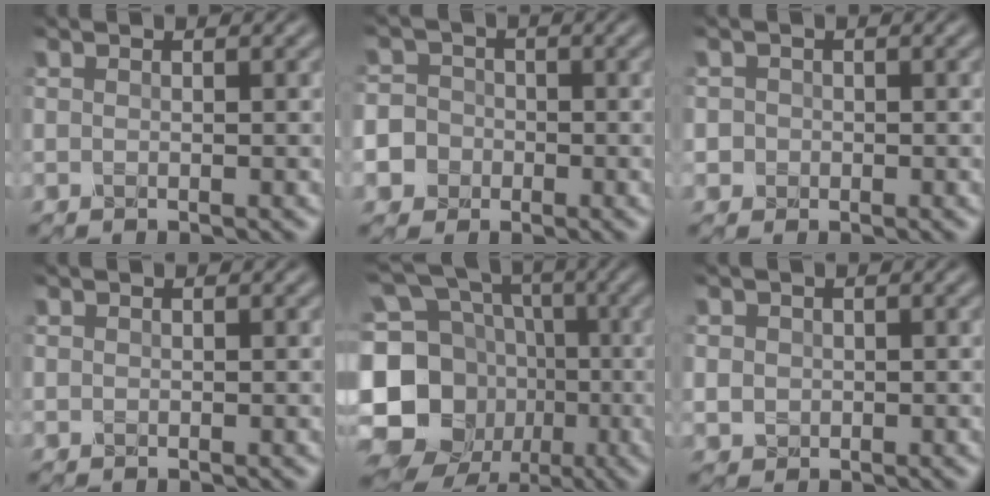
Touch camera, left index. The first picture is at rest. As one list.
[{"total": 7.8, "force": [-3.2, 6.9, 1.7], "torque": [-0.042, -0.016, -0.088]}, {"total": 1.4, "force": [0.0, 1.3, 0.3], "torque": [0.008, 0.001, -0.004]}, {"total": 0.0}, {"total": 17.9, "force": [-4.1, 15.5, 8.0], "torque": [-0.196, 0.008, -0.094]}, {"total": 1.7, "force": [0.2, 1.6, 0.5], "torque": [-0.006, -0.003, 0.005]}]